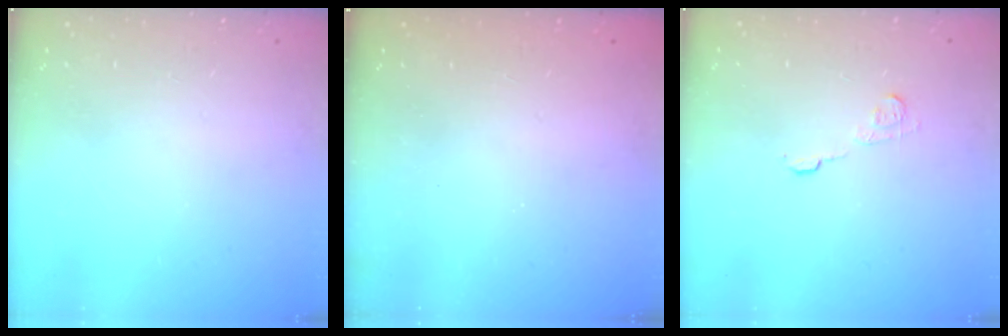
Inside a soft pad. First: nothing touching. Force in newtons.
{"total": 2.5, "press": 2.3, "slide": 0.8}
{"total": 6.5, "press": 6.5, "slide": 0.5}